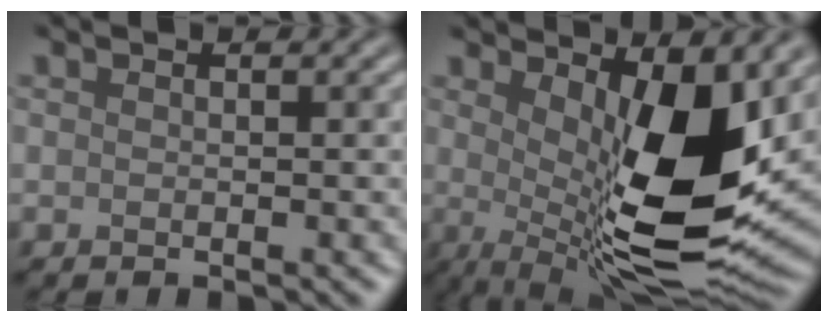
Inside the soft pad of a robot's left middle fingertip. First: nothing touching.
{"total": 12.3, "force": [1.3, 4.1, 11.5], "torque": [-0.169, -0.025, 0.027]}